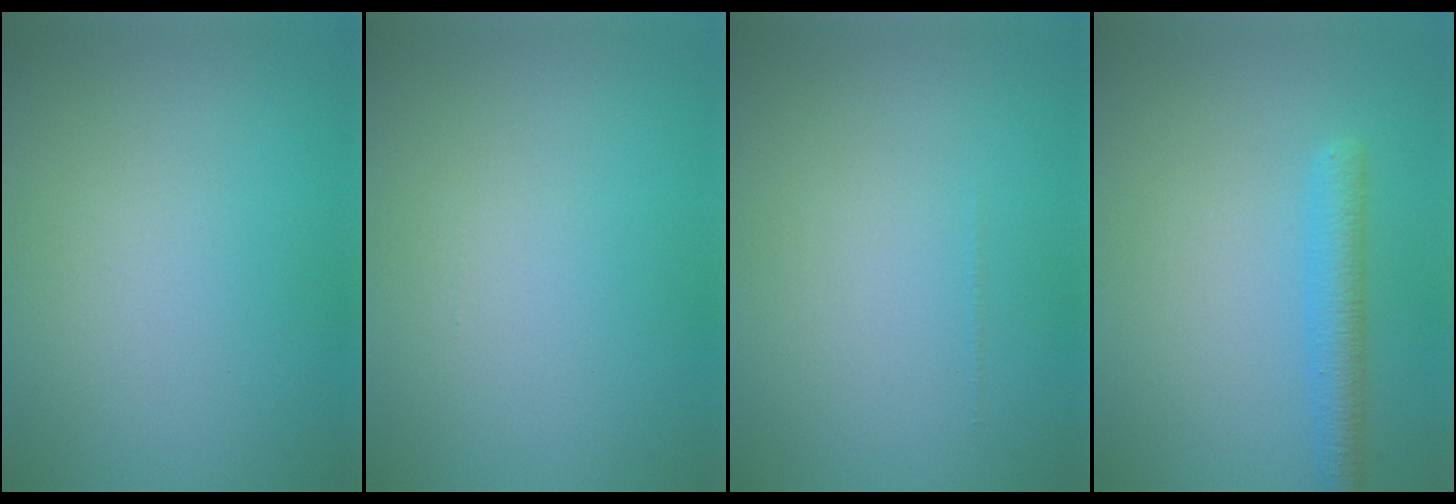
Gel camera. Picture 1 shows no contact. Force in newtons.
{"total": 0.0}
{"total": 0.0}
{"total": 2.9, "press": 2.9, "slide": 0.2}